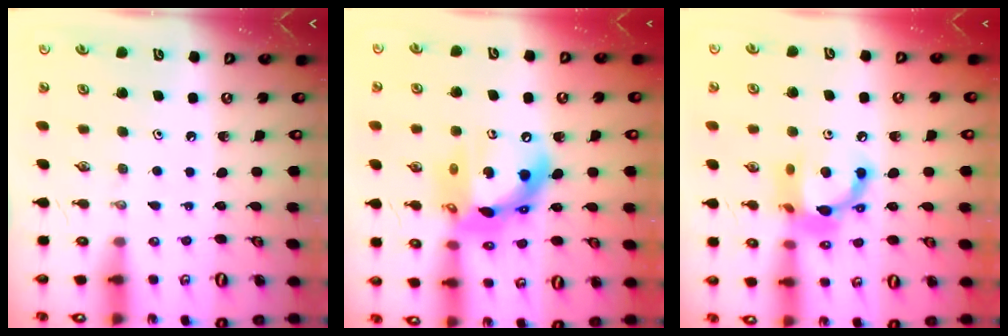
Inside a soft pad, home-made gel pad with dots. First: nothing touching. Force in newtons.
{"total": 17.1, "press": 17.0, "slide": 2.1}
{"total": 12.7, "press": 12.7, "slide": 0.6}